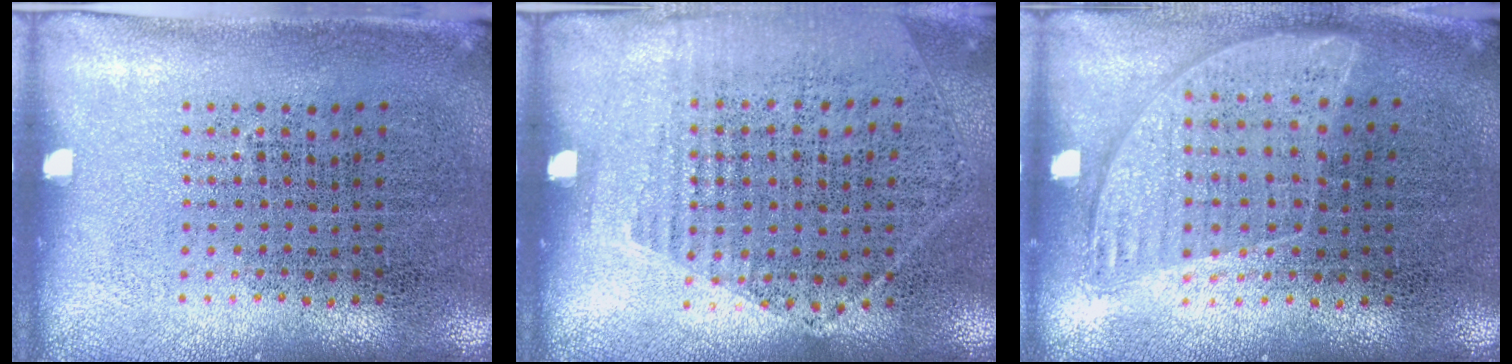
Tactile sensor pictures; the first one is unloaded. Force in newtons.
{"total": 1.3, "press": 1.0, "slide": 0.8}
{"total": 0.9, "press": 0.8, "slide": 0.4}